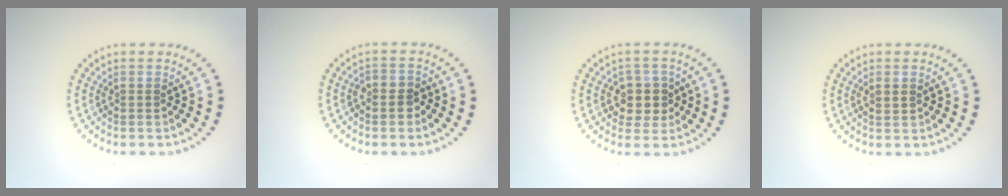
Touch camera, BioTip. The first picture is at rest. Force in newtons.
{"total": 2.0, "press": 1.8, "slide": 0.8}
{"total": 3.0, "press": 2.8, "slide": 1.1}
{"total": 0.7, "press": 0.6, "slide": 0.2}